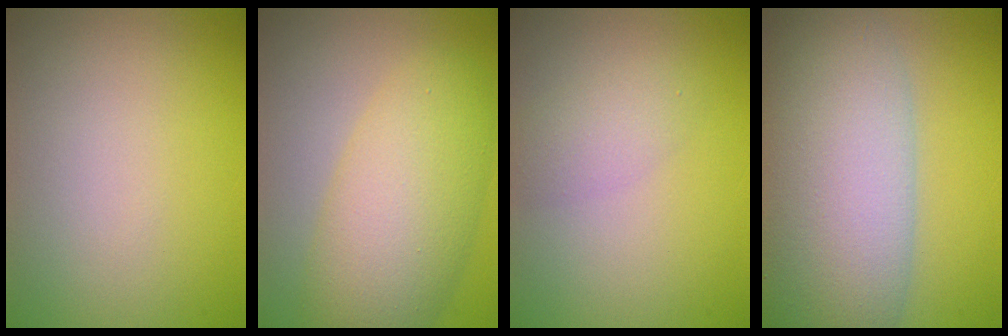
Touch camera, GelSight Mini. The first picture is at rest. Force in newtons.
{"total": 7.4, "press": 7.4, "slide": 0.5}
{"total": 1.9, "press": 1.9, "slide": 0.1}
{"total": 11.8, "press": 11.7, "slide": 0.7}